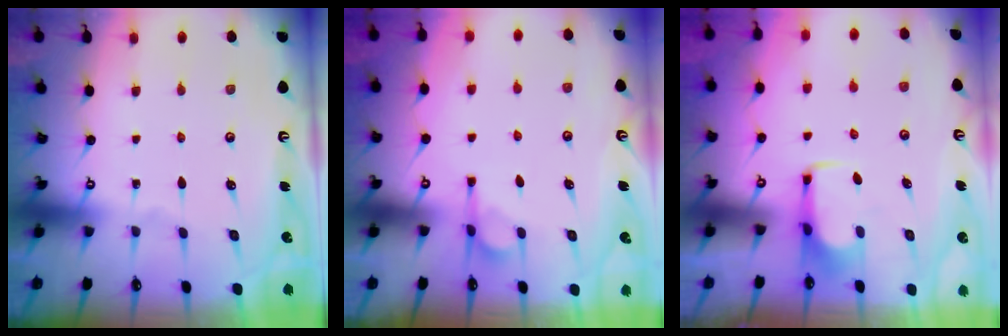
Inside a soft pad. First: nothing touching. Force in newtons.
{"total": 3.3, "press": 3.3, "slide": 0.5}
{"total": 2.0, "press": 2.0, "slide": 0.2}